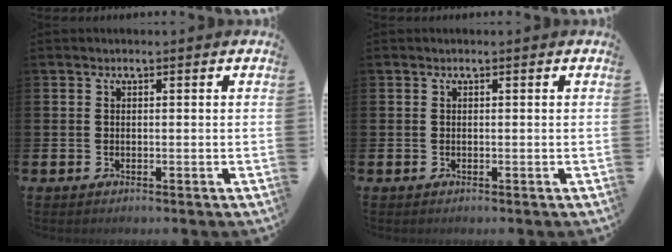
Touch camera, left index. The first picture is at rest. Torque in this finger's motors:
{"motor_torque": [0.02, 0.02, 0.00, 0.00]}